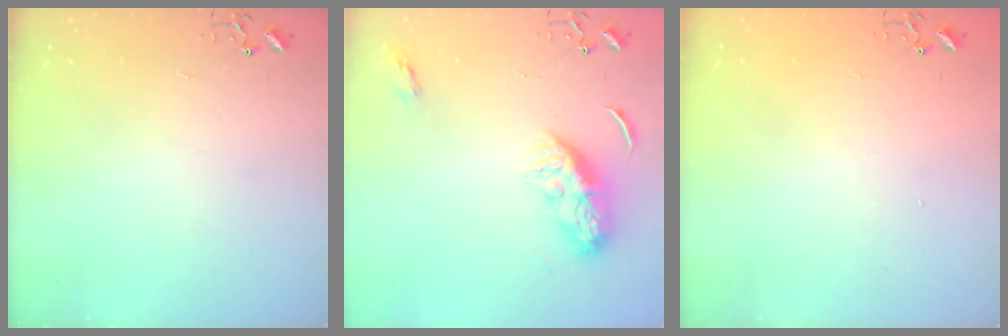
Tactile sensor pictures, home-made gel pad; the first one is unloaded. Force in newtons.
{"total": 11.2, "press": 11.2, "slide": 0.5}
{"total": 1.3, "press": 1.2, "slide": 0.1}